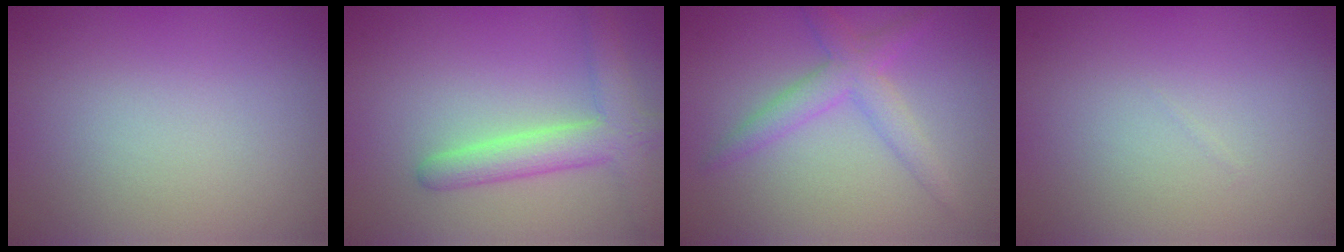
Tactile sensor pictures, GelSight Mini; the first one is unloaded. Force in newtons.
{"total": 3.8, "press": 3.8, "slide": 0.3}
{"total": 3.0, "press": 3.0, "slide": 0.0}
{"total": 0.0}